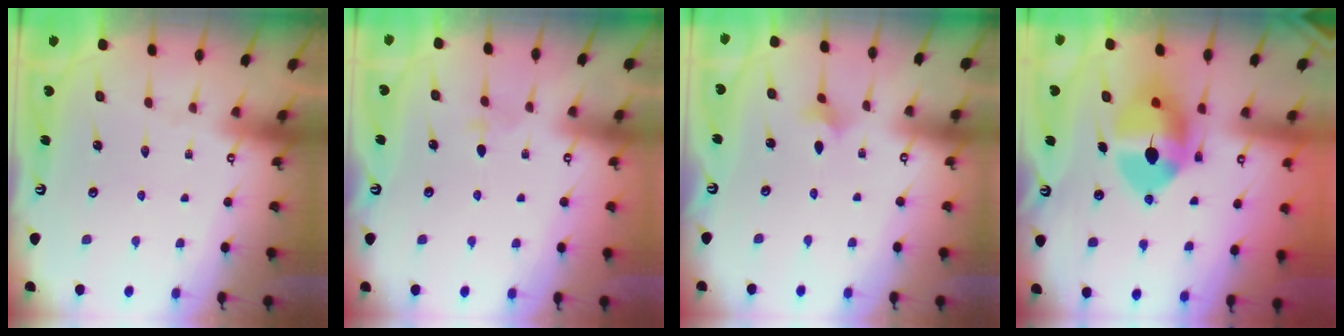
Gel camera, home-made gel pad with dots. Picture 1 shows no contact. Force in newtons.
{"total": 1.9, "press": 1.9, "slide": 0.4}
{"total": 2.4, "press": 2.3, "slide": 0.4}
{"total": 13.7, "press": 13.5, "slide": 2.3}